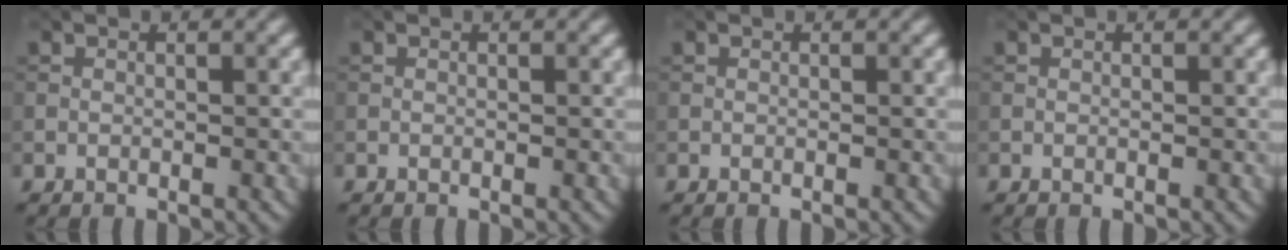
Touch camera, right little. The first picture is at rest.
{"total": 0.0}
{"total": 0.0}
{"total": 0.0}